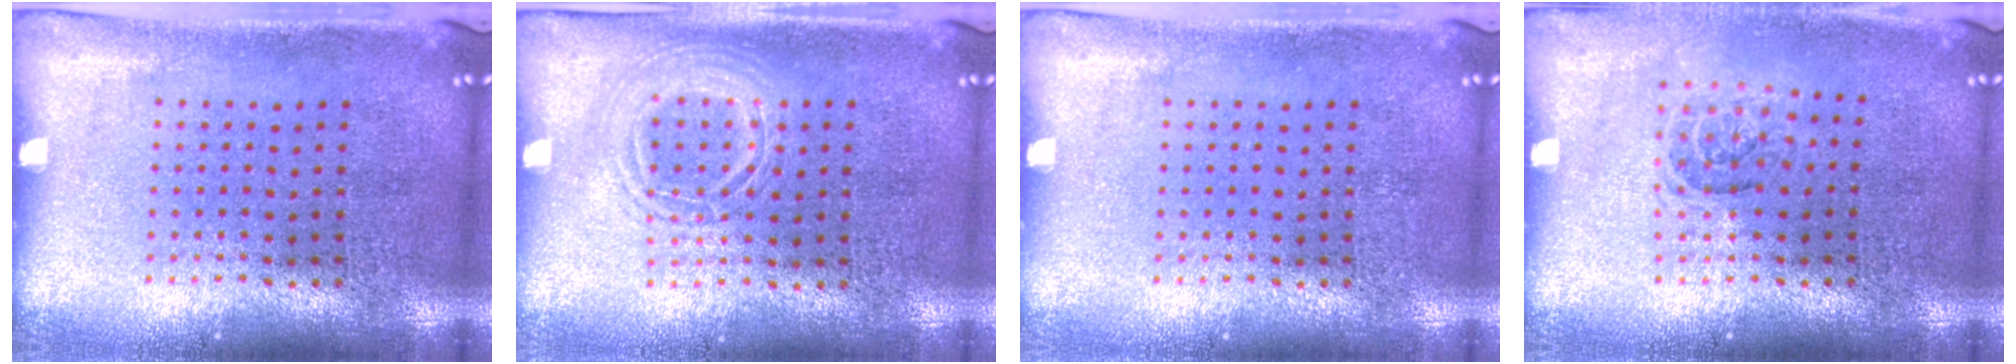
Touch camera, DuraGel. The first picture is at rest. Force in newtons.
{"total": 1.2, "press": 1.2, "slide": 0.1}
{"total": 0.0}
{"total": 1.2, "press": 1.0, "slide": 0.6}